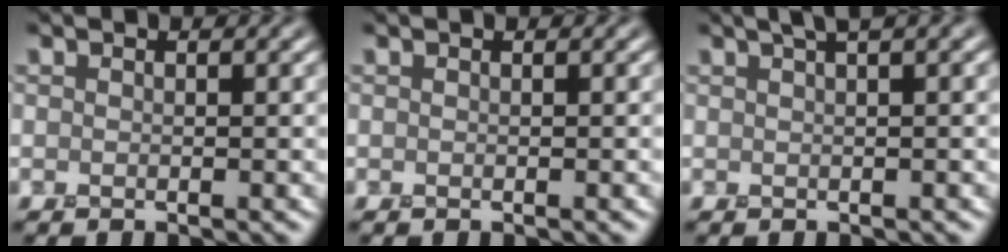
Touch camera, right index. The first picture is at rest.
{"total": 0.0}
{"total": 2.6, "force": [1.3, 0.2, 2.2], "torque": [-0.026, 0.008, 0.021]}